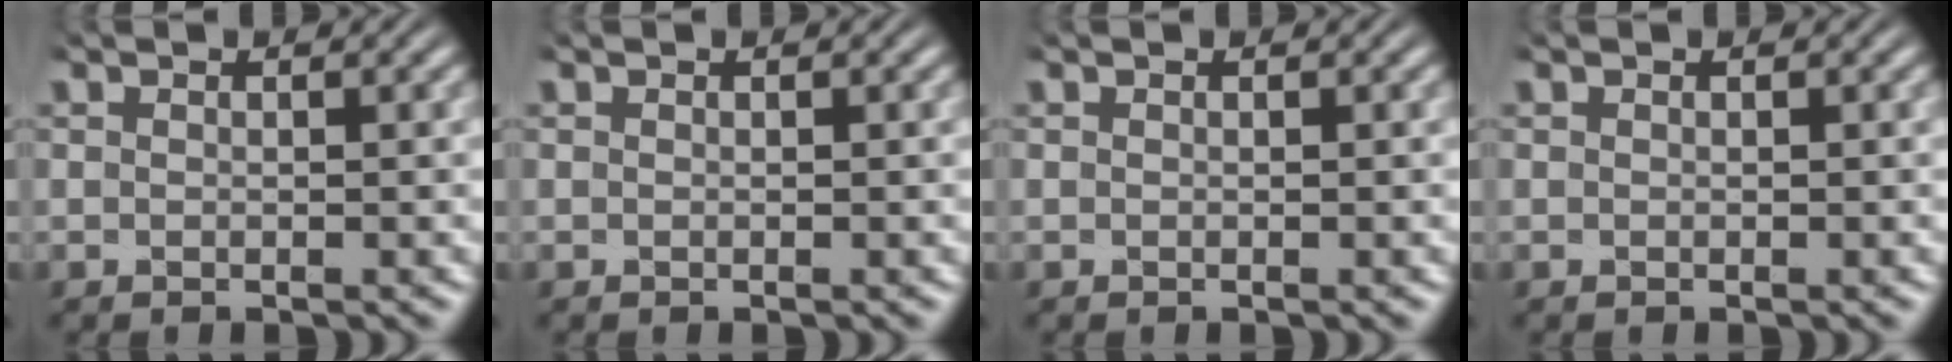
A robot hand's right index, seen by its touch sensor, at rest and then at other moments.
{"total": 0.0}
{"total": 0.0}
{"total": 0.0}